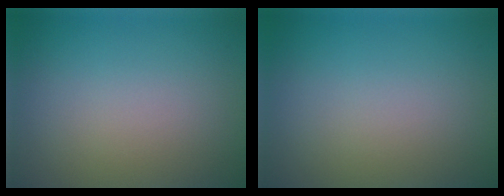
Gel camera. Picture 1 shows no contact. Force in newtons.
{"total": 0.0}